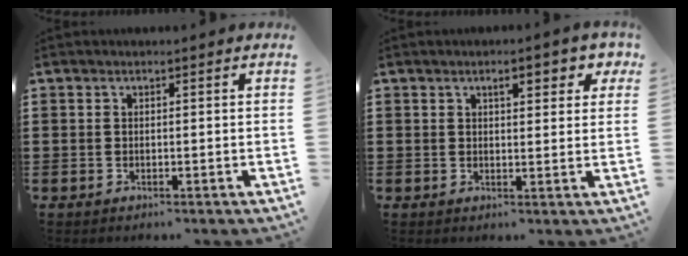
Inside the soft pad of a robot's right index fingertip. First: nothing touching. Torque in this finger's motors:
{"motor_torque": [0.55, 0.01, 0.18, 0.04]}